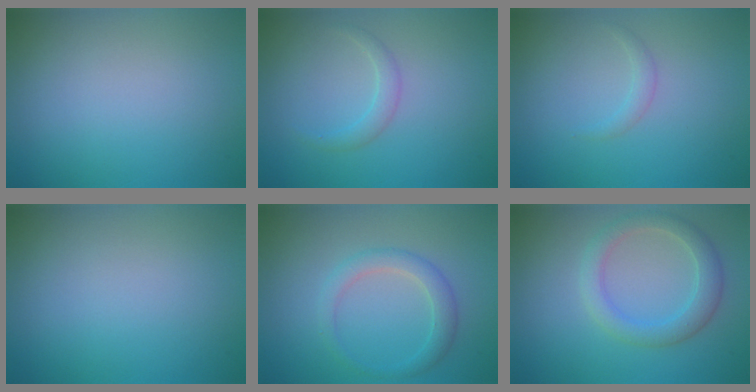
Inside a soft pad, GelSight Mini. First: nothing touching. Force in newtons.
{"total": 1.3, "press": 1.3, "slide": 0.2}
{"total": 0.9, "press": 0.9, "slide": 0.0}
{"total": 0.0}
{"total": 2.4, "press": 2.4, "slide": 0.1}
{"total": 3.1, "press": 3.1, "slide": 0.0}